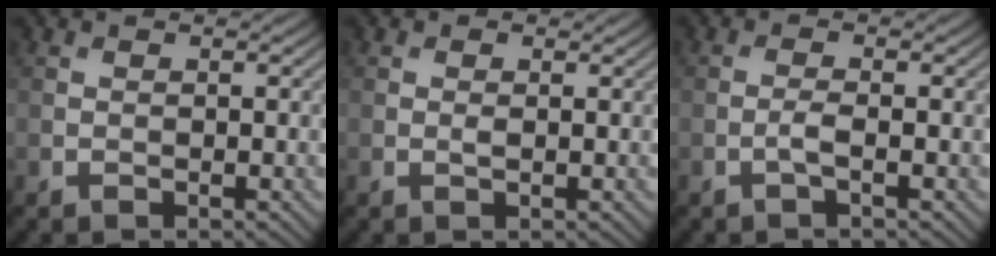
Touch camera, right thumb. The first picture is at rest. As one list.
[{"total": 0.8, "force": [0.1, 0.4, 0.7], "torque": [-0.014, 0.000, 0.000]}, {"total": 1.4, "force": [-0.7, 0.1, 1.3], "torque": [-0.029, 0.007, -0.017]}]